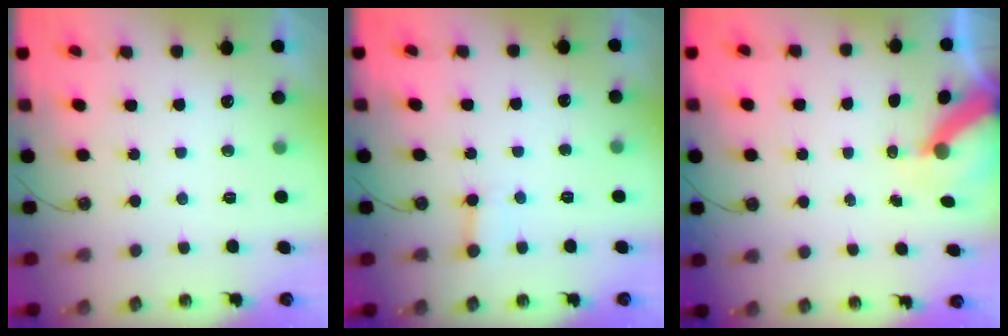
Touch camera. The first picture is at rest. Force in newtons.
{"total": 2.5, "press": 2.5, "slide": 0.4}
{"total": 7.1, "press": 7.1, "slide": 0.9}